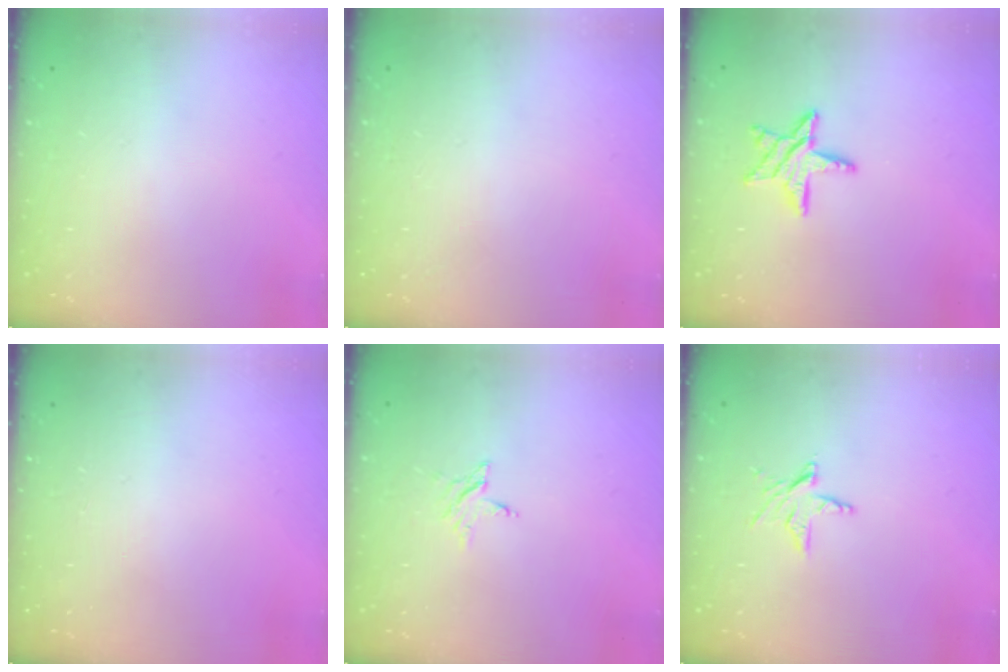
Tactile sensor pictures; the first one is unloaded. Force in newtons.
{"total": 0.0}
{"total": 9.9, "press": 9.9, "slide": 0.9}
{"total": 0.0}
{"total": 2.7, "press": 2.7, "slide": 0.3}
{"total": 5.1, "press": 5.0, "slide": 0.5}